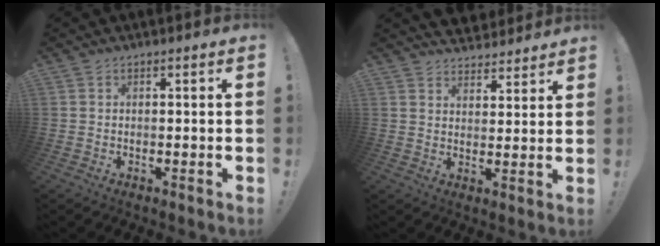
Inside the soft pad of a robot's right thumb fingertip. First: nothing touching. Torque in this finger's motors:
{"motor_torque": [-0.94, 0.95, 0.16, 0.17, 0.00]}